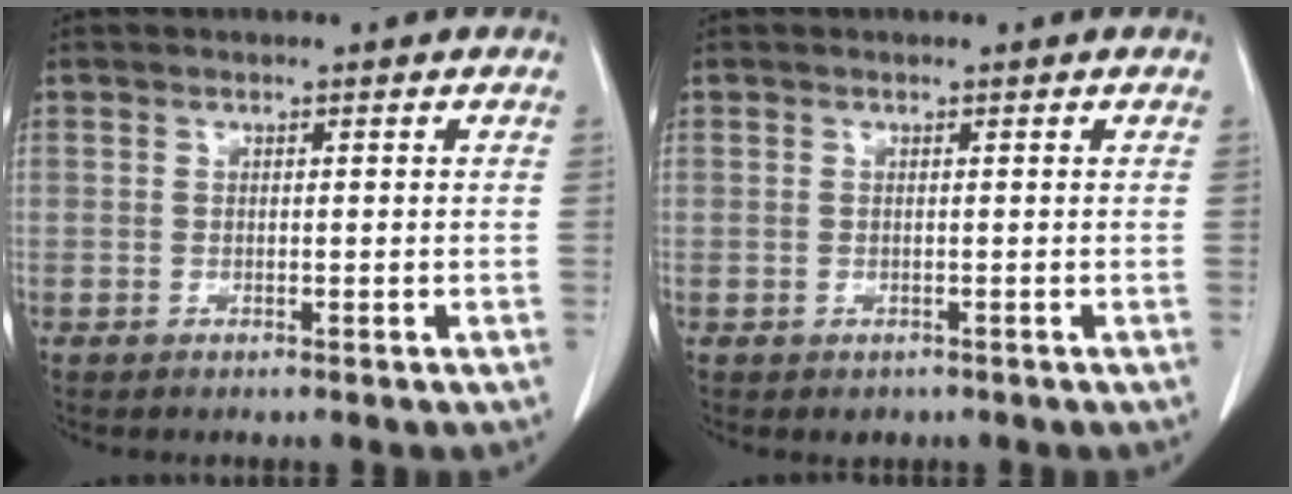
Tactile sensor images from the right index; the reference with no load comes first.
{"total": 1.4, "force": [-0.6, 1.2, 0.2], "torque": [-0.003, 0.004, -0.003]}